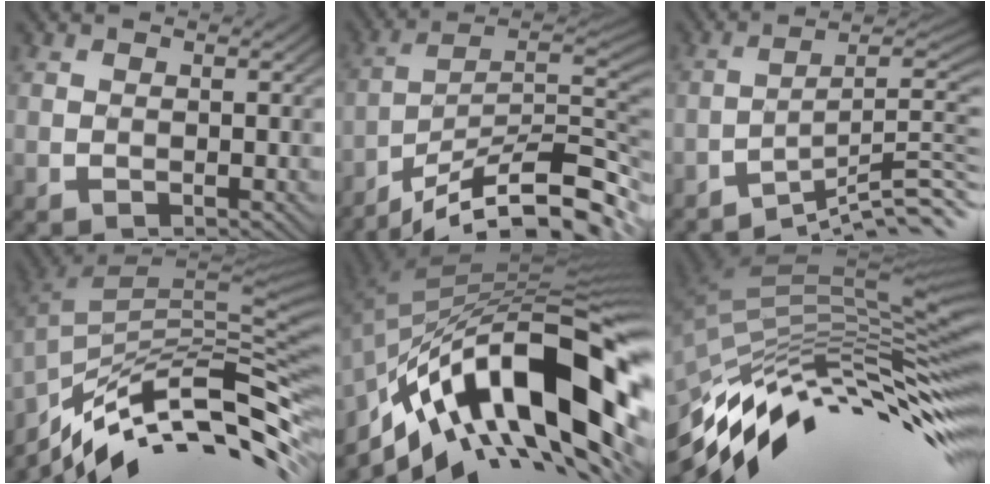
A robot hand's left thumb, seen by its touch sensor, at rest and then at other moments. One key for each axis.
{"total": 14.0, "fx": -9.6, "fy": 3.4, "fz": 9.6, "tx": -0.172, "ty": 0.006, "tz": -0.156}
{"total": 9.6, "fx": -5.7, "fy": 1.9, "fz": 7.6, "tx": -0.111, "ty": 0.003, "tz": -0.087}
{"total": 12.8, "fx": -7.5, "fy": 3.3, "fz": 9.8, "tx": -0.208, "ty": 0.010, "tz": -0.132}
{"total": 18.2, "fx": -5.5, "fy": 7.1, "fz": 15.8, "tx": -0.287, "ty": 0.002, "tz": -0.111}
{"total": 15.3, "fx": -7.3, "fy": 4.4, "fz": 12.7, "tx": -0.255, "ty": 0.011, "tz": -0.136}